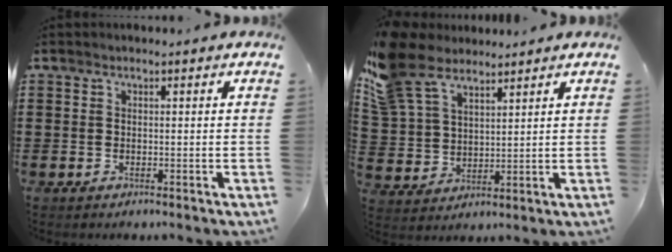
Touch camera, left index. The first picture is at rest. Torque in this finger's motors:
{"motor_torque": [2.14, 0.00, 1.05, 0.21]}